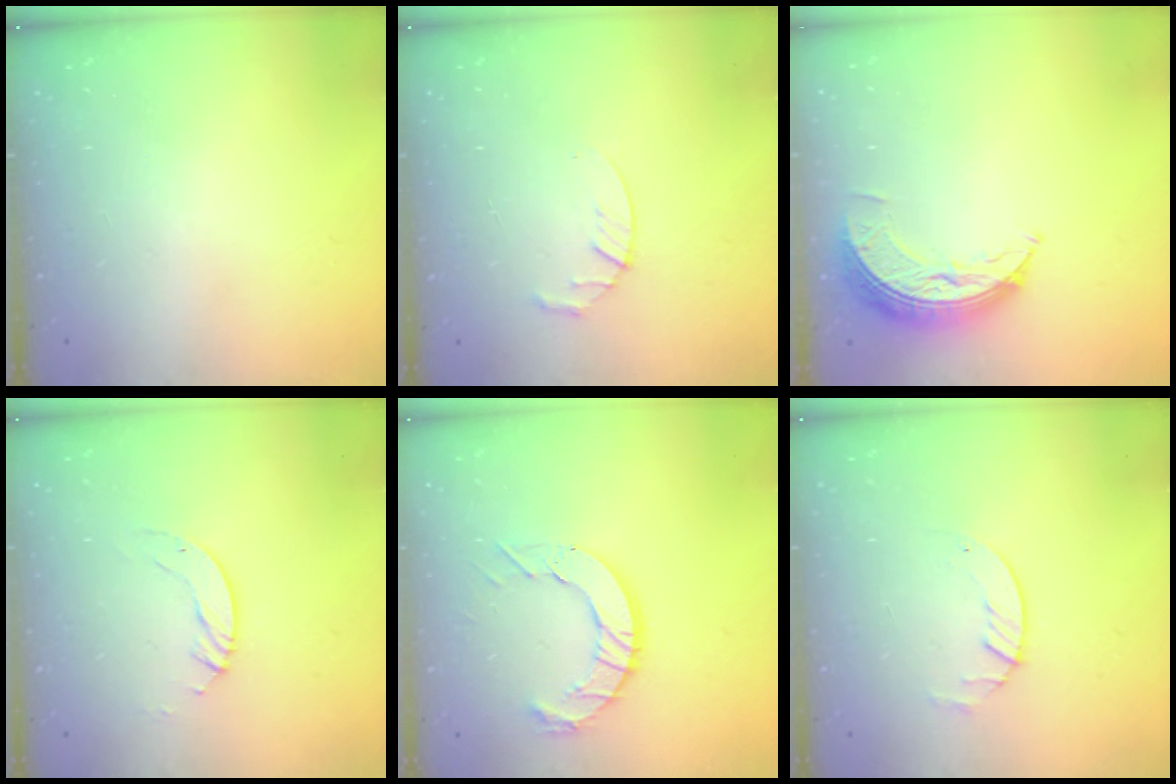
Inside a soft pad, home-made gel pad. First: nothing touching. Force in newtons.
{"total": 3.0, "press": 2.9, "slide": 0.5}
{"total": 8.3, "press": 8.3, "slide": 0.6}
{"total": 3.0, "press": 3.0, "slide": 0.2}
{"total": 9.8, "press": 9.7, "slide": 1.1}
{"total": 1.4, "press": 1.4, "slide": 0.2}